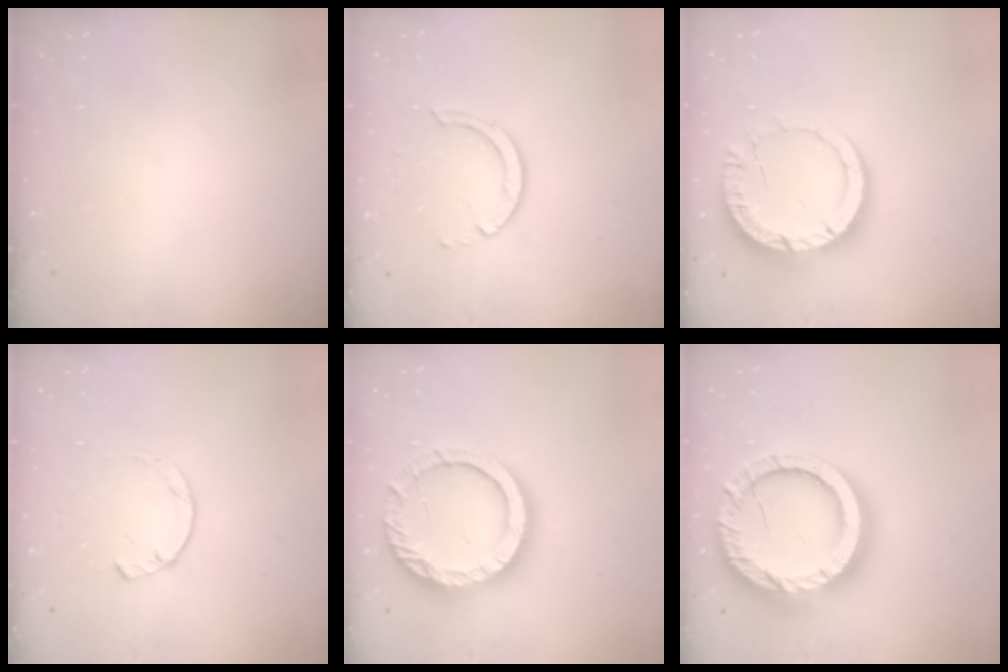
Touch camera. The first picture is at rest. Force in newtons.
{"total": 6.3, "press": 6.3, "slide": 0.4}
{"total": 13.5, "press": 13.4, "slide": 1.5}
{"total": 4.0, "press": 3.9, "slide": 0.7}
{"total": 17.0, "press": 16.9, "slide": 1.3}
{"total": 25.1, "press": 25.0, "slide": 2.5}